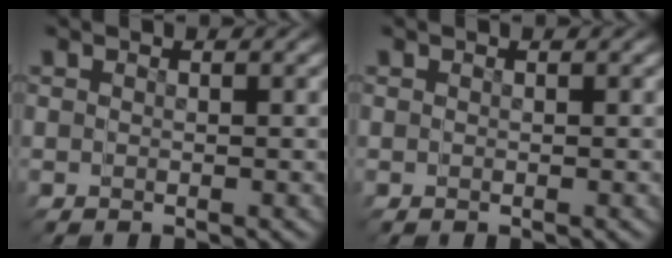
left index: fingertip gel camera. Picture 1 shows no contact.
{"total": 0.0}